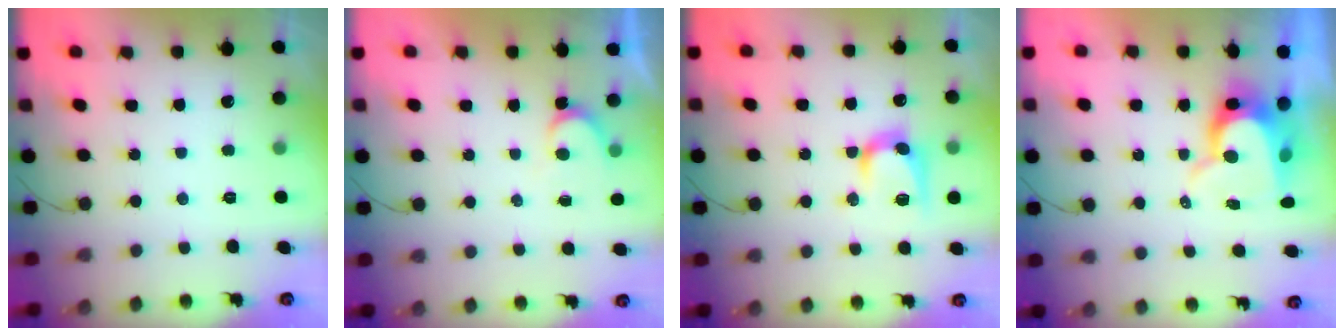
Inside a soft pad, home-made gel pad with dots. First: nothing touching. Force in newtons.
{"total": 4.0, "press": 4.0, "slide": 0.5}
{"total": 10.4, "press": 10.4, "slide": 0.4}
{"total": 9.7, "press": 9.7, "slide": 1.0}